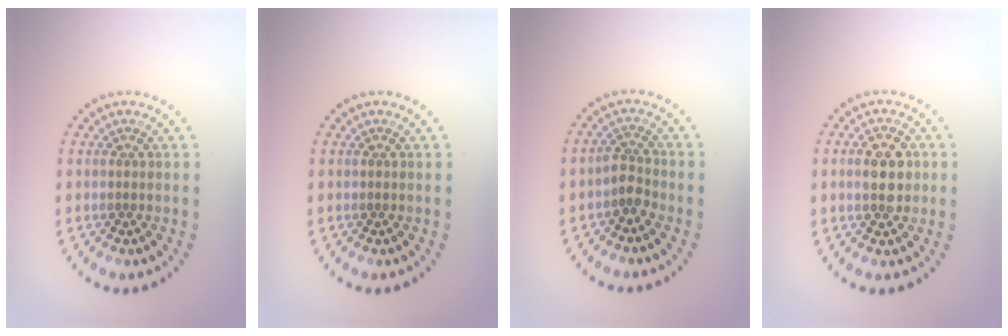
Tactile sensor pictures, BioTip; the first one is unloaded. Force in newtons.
{"total": 0.0}
{"total": 1.9, "press": 1.4, "slide": 1.2}
{"total": 3.4, "press": 3.4, "slide": 0.2}